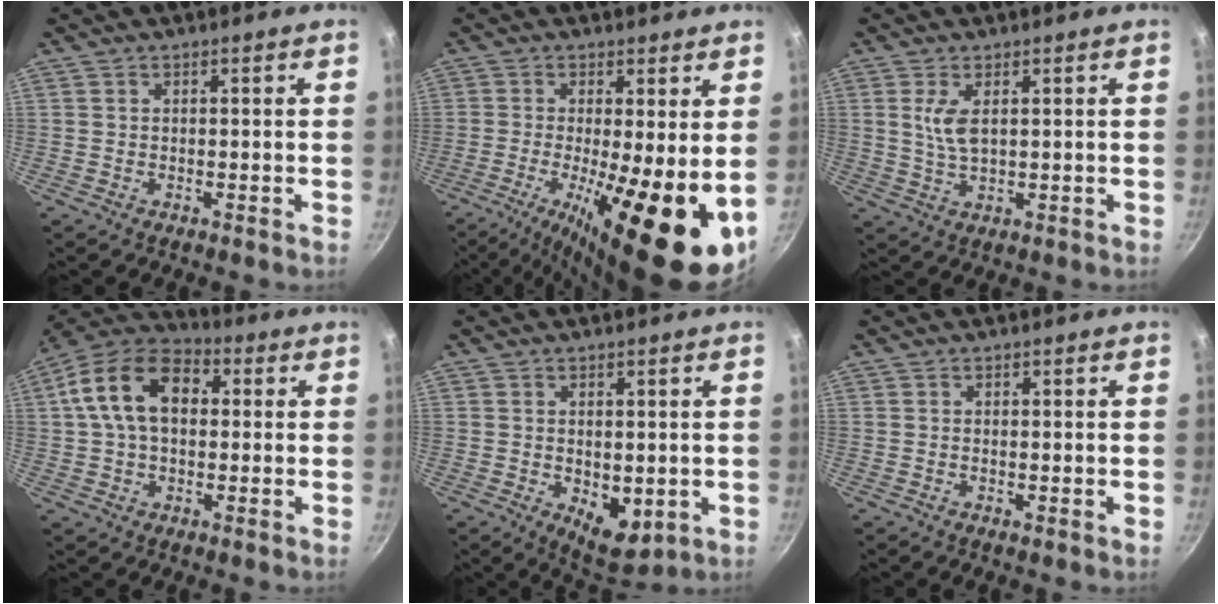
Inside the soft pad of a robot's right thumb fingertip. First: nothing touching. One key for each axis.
{"total": 17.1, "fx": -3.7, "fy": 4.3, "fz": 16.1, "tx": -0.241, "ty": -0.016, "tz": -0.054}
{"total": 4.8, "fx": 1.1, "fy": 2.0, "fz": 4.2, "tx": -0.084, "ty": -0.008, "tz": 0.025}
{"total": 14.8, "fx": 2.5, "fy": 9.7, "fz": 10.8, "tx": -0.165, "ty": 0.027, "tz": 0.021}
{"total": 7.2, "fx": -0.7, "fy": 4.5, "fz": 5.6, "tx": -0.059, "ty": -0.018, "tz": 0.003}
{"total": 0.0}